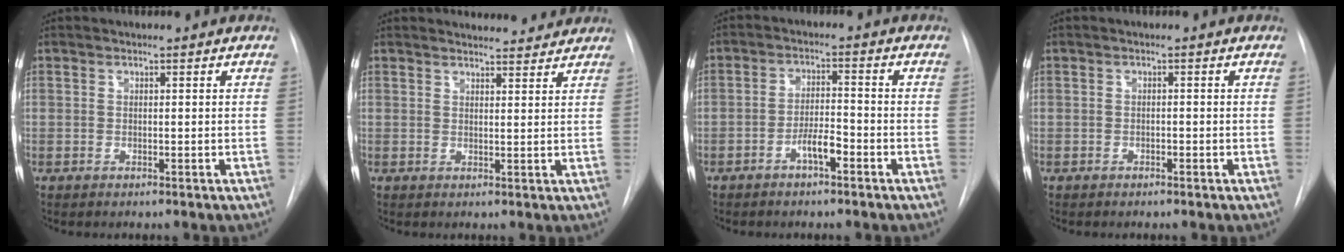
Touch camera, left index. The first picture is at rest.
{"total": 3.5, "force": [3.4, 0.7, 0.6], "torque": [-0.007, 0.008, 0.032]}
{"total": 4.8, "force": [-3.9, 0.6, 2.7], "torque": [-0.049, 0.003, -0.066]}
{"total": 1.9, "force": [-1.9, -0.1, -0.1], "torque": [0.001, -0.004, -0.032]}